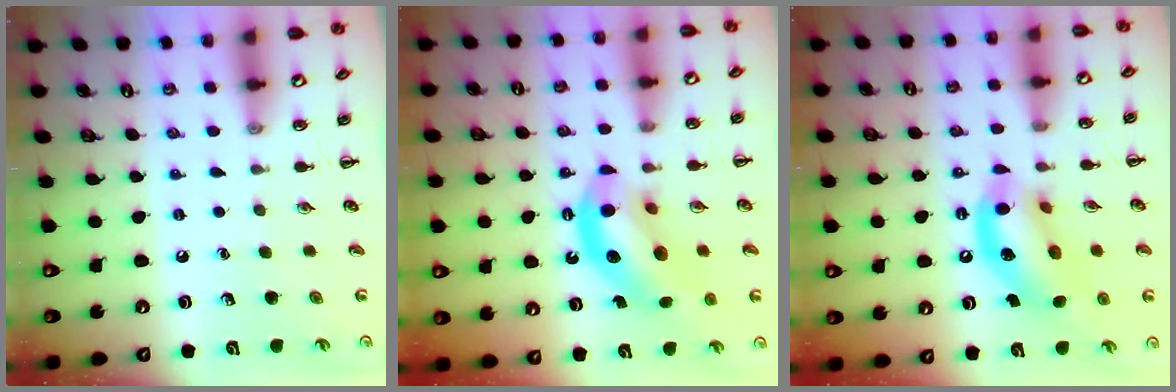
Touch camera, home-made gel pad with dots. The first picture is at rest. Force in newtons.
{"total": 14.0, "press": 13.5, "slide": 3.6}
{"total": 14.2, "press": 13.7, "slide": 3.5}